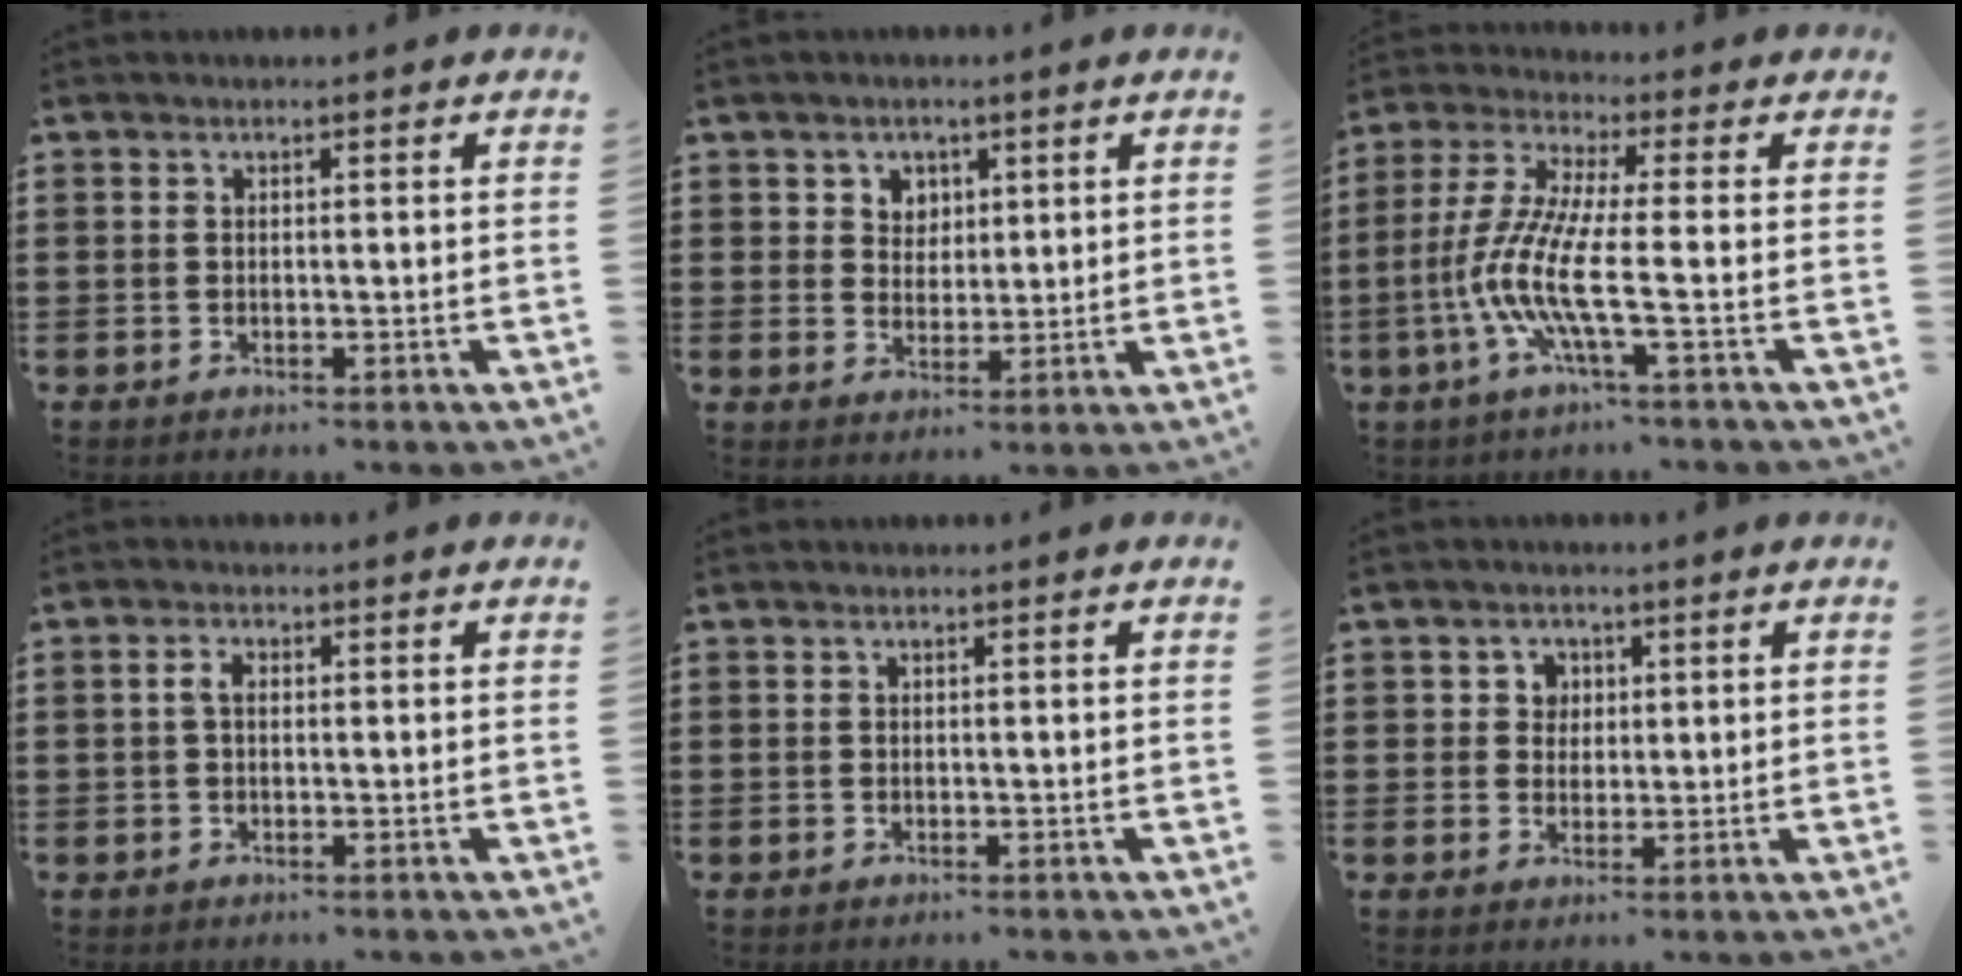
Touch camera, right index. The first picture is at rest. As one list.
[{"total": 3.3, "force": [1.6, 2.9, 0.4], "torque": [-0.022, 0.013, 0.027]}, {"total": 9.7, "force": [-3.0, 1.0, 9.1], "torque": [-0.230, -0.029, -0.072]}, {"total": 1.8, "force": [0.1, 1.0, 1.6], "torque": [-0.039, 0.003, -0.001]}, {"total": 0.0}, {"total": 2.7, "force": [0.7, 2.6, 0.5], "torque": [-0.022, 0.012, 0.010]}]